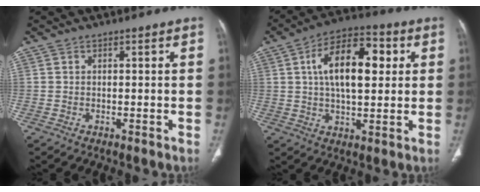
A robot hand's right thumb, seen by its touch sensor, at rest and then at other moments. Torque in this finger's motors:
{"motor_torque": [-0.26, 0.82, -0.05, 0.09, 0.20]}